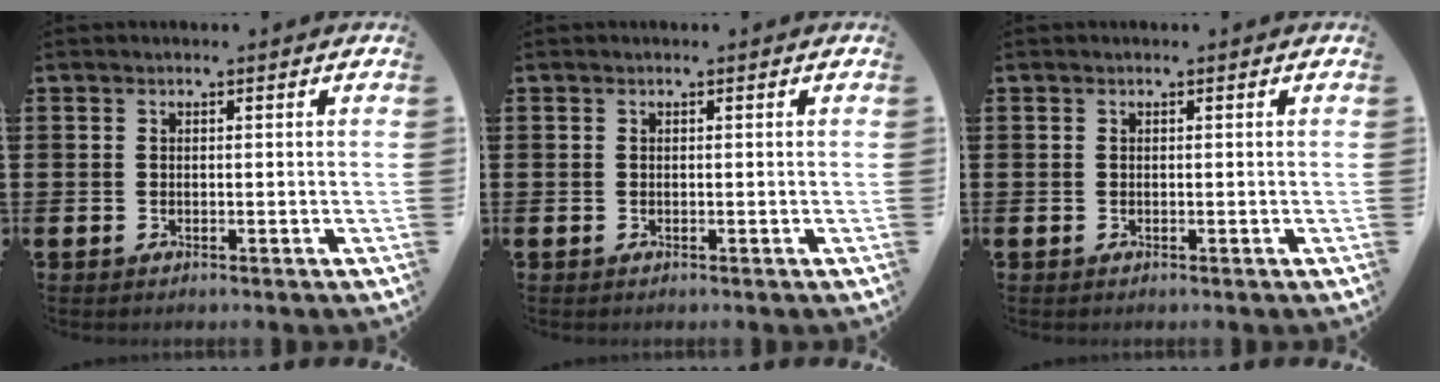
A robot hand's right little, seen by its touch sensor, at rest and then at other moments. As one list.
[{"total": 0.0}, {"total": 0.0}]